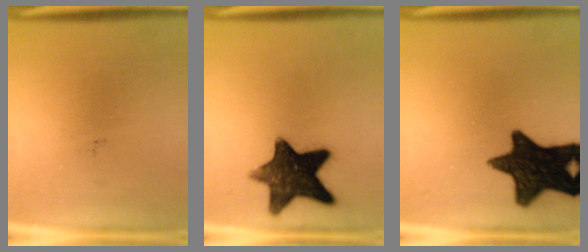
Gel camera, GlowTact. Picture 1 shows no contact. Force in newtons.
{"total": 14.1}
{"total": 16.7}